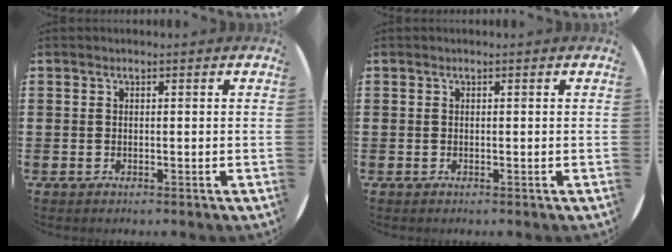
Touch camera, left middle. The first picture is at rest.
{"total": 0.0}